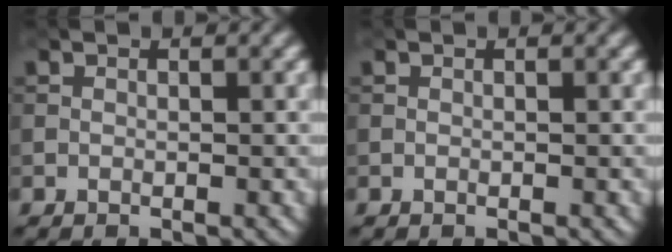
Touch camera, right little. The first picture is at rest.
{"total": 0.0}